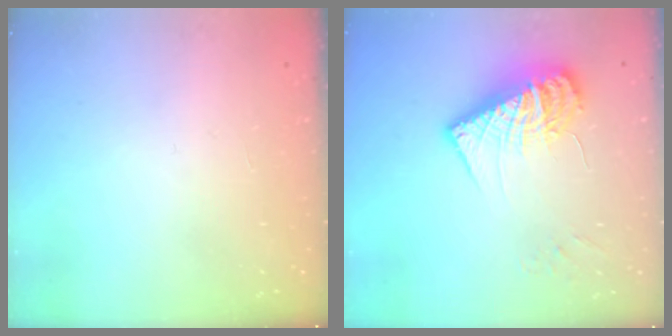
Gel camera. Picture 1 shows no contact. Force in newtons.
{"total": 14.9, "press": 14.9, "slide": 1.4}